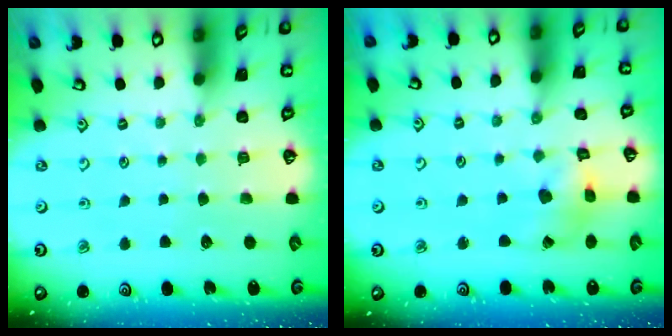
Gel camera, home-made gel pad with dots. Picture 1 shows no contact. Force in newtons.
{"total": 7.4, "press": 7.3, "slide": 0.8}